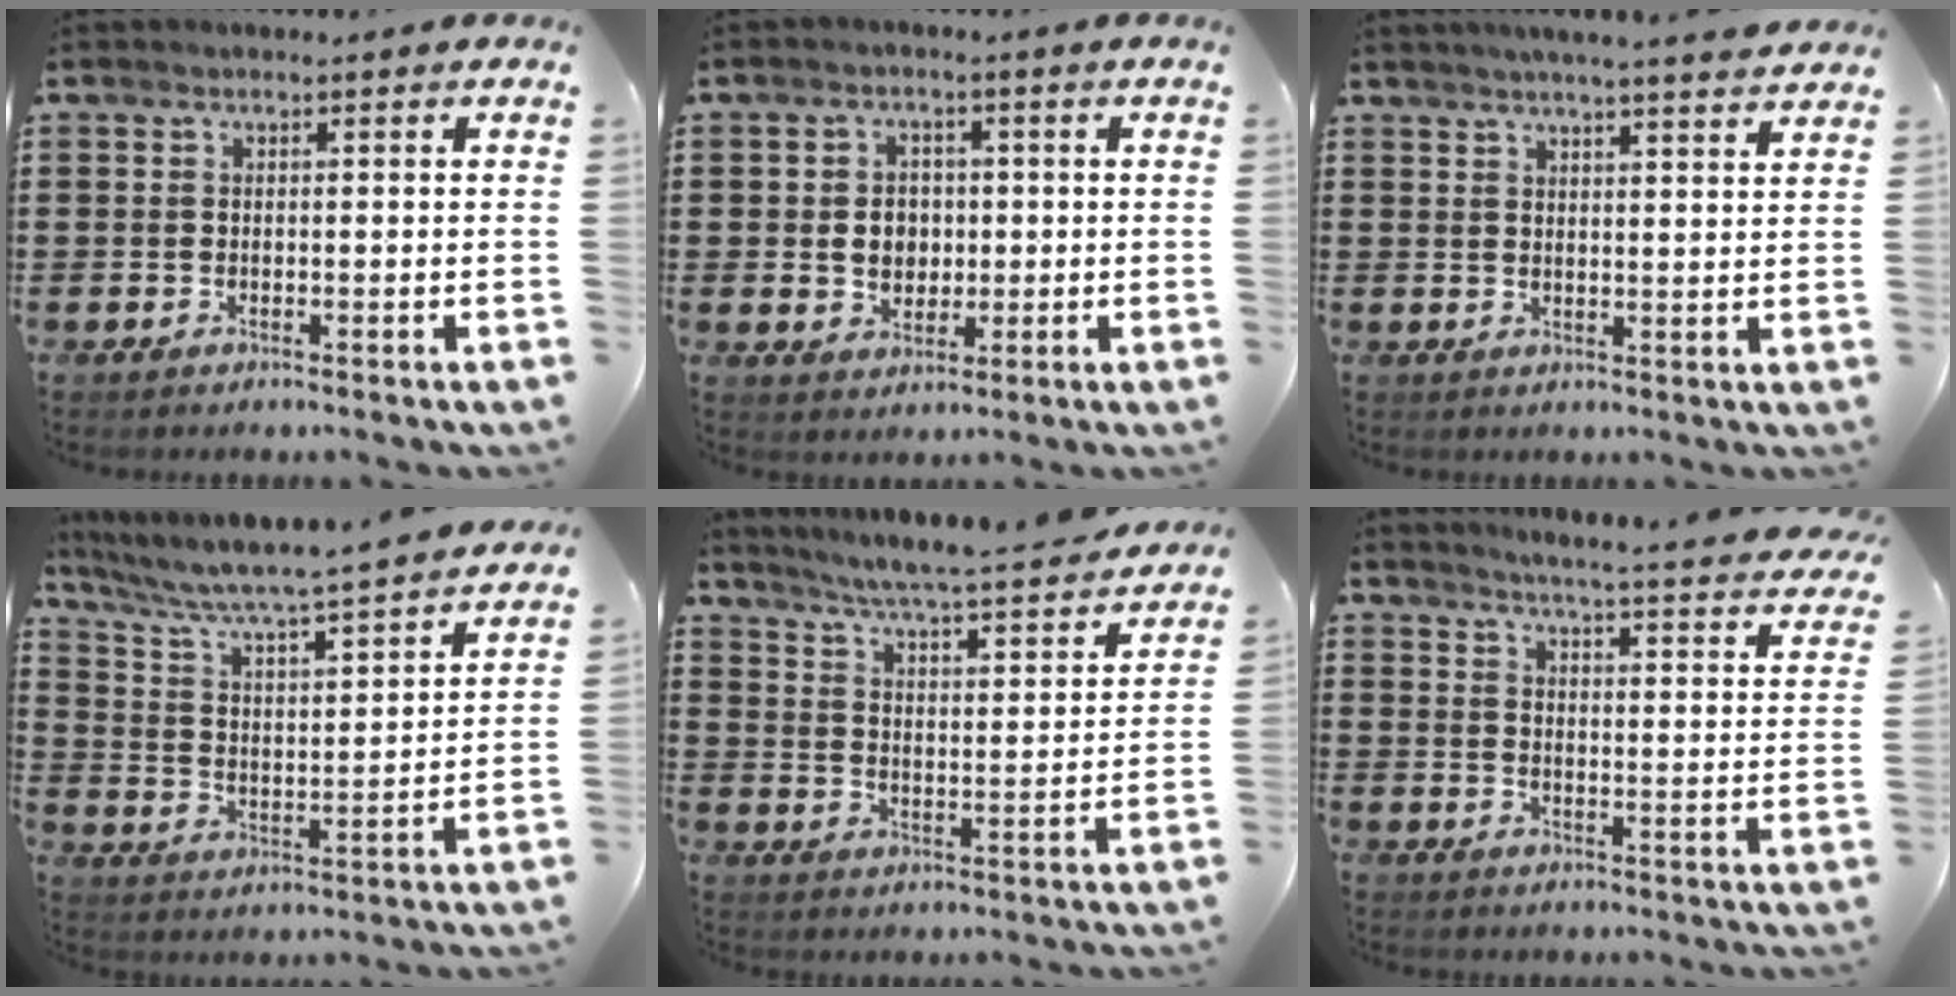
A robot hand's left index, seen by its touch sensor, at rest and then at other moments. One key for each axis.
{"total": 4.2, "fx": 0.1, "fy": 3.5, "fz": 2.4, "tx": -0.042, "ty": 0.003, "tz": -0.005}
{"total": 3.9, "fx": 3.6, "fy": -0.6, "fz": 1.2, "tx": -0.036, "ty": -0.013, "tz": 0.063}
{"total": 5.2, "fx": 4.7, "fy": -0.3, "fz": 2.2, "tx": -0.067, "ty": -0.045, "tz": 0.070}
{"total": 5.1, "fx": 4.9, "fy": -0.7, "fz": 1.5, "tx": -0.053, "ty": -0.044, "tz": 0.076}
{"total": 3.7, "fx": 3.3, "fy": -0.8, "fz": 1.3, "tx": -0.038, "ty": -0.040, "tz": 0.045}